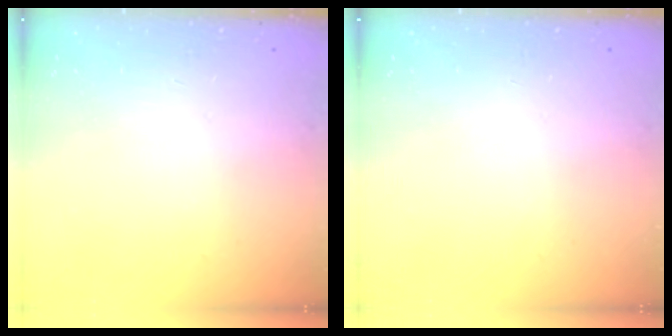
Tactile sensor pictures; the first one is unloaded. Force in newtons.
{"total": 0.0}